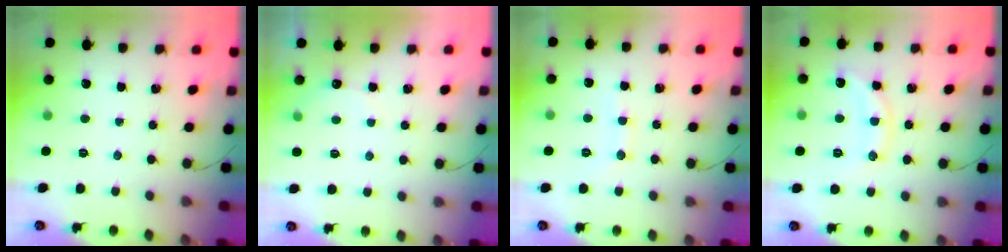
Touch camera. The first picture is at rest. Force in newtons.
{"total": 5.4, "press": 5.3, "slide": 1.0}
{"total": 8.0, "press": 8.0, "slide": 0.8}
{"total": 11.8, "press": 11.8, "slide": 0.8}